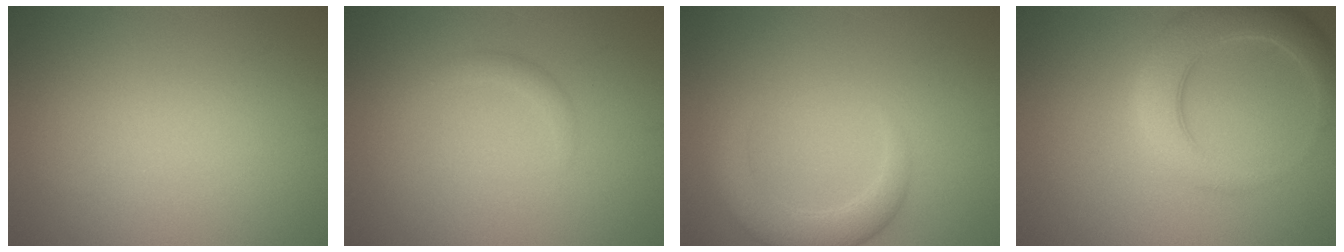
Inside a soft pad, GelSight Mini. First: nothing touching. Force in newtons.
{"total": 1.0, "press": 1.0, "slide": 0.1}
{"total": 3.5, "press": 3.5, "slide": 0.4}
{"total": 5.0, "press": 4.9, "slide": 0.4}